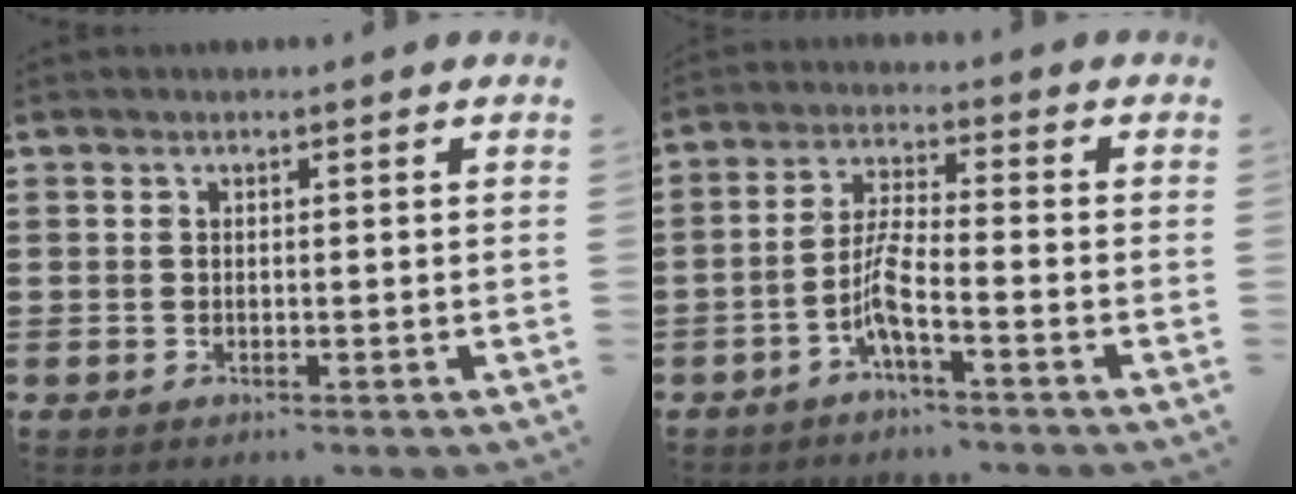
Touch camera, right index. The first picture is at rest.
{"total": 5.3, "force": [-3.1, 0.4, 4.3], "torque": [-0.103, -0.009, -0.062]}